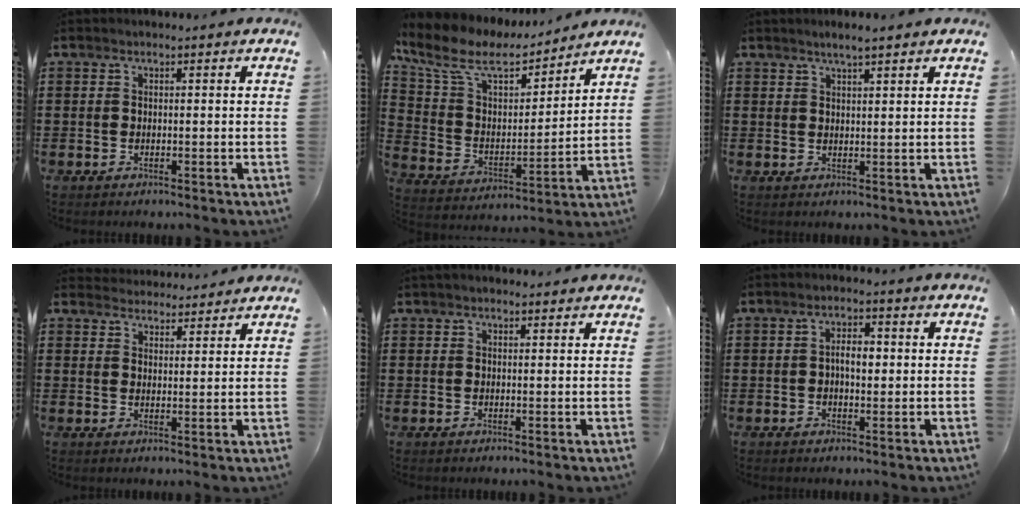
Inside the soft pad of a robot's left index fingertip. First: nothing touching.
{"total": 10.1, "force": [7.5, 4.2, 5.2], "torque": [-0.135, -0.034, 0.129]}
{"total": 2.0, "force": [1.7, 0.3, 1.1], "torque": [-0.022, 0.003, 0.031]}
{"total": 3.2, "force": [3.1, 0.6, -0.3], "torque": [-0.005, -0.011, 0.059]}
{"total": 1.0, "force": [0.8, 0.4, 0.1], "torque": [-0.004, 0.004, 0.016]}
{"total": 3.6, "force": [0.0, 1.7, 3.2], "torque": [-0.054, 0.005, -0.005]}